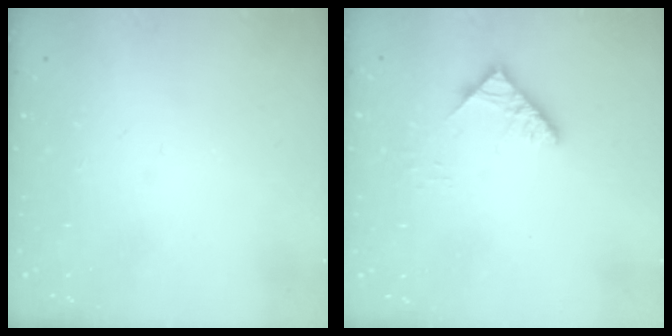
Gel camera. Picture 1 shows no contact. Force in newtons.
{"total": 4.7, "press": 4.7, "slide": 0.9}